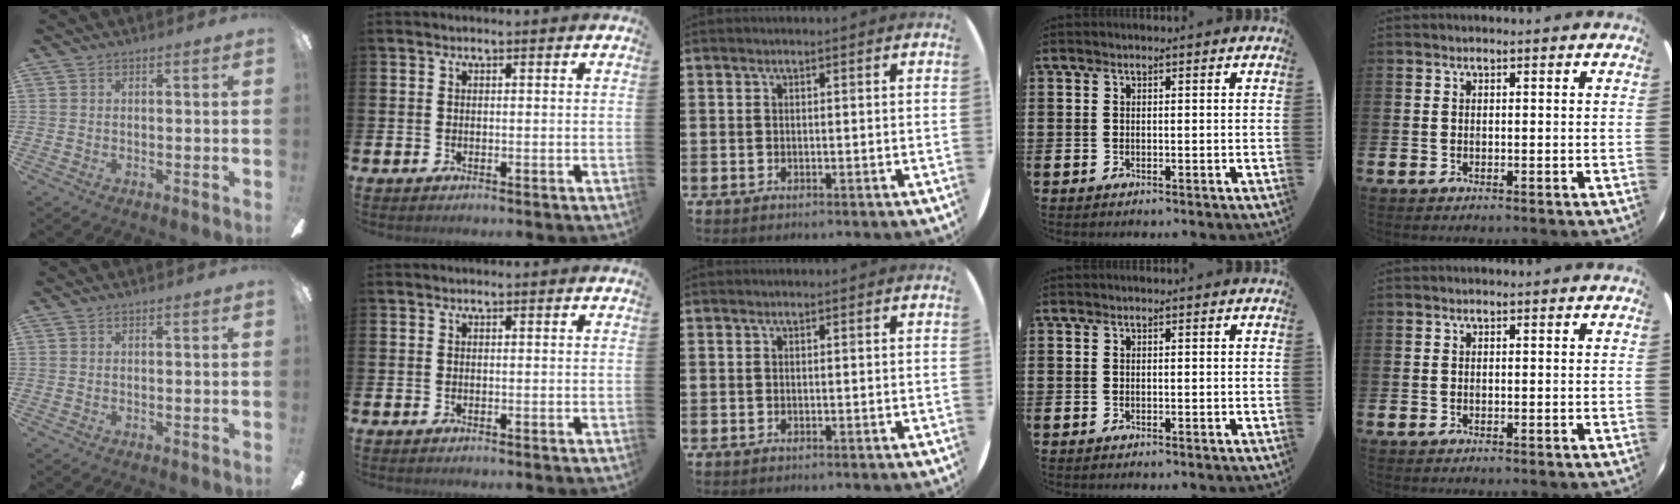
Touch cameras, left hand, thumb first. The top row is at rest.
{}